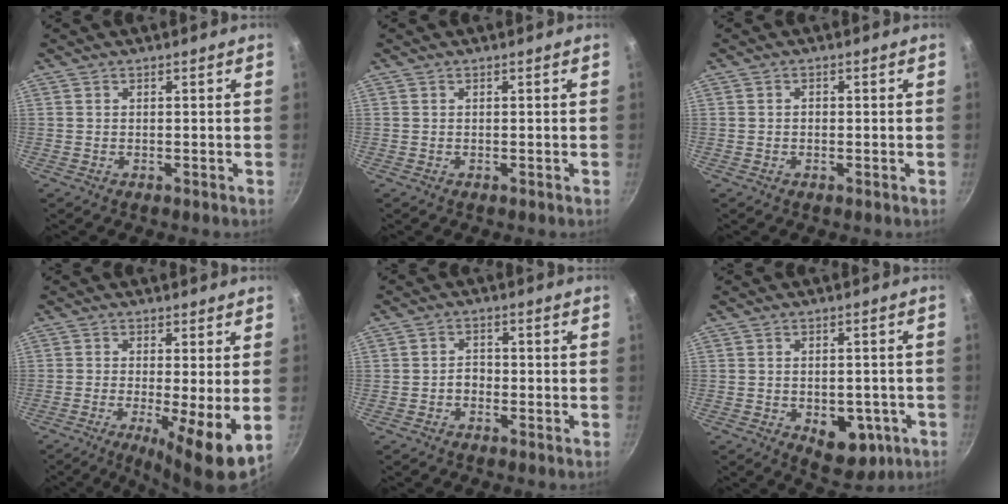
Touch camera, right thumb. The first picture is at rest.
{"total": 0.0}
{"total": 0.9, "force": [-0.1, 0.7, 0.5], "torque": [-0.008, 0.005, -0.002]}
{"total": 9.3, "force": [-1.6, 1.6, 9.0], "torque": [-0.147, -0.013, -0.023]}
{"total": 2.4, "force": [-1.0, 1.8, 1.2], "torque": [-0.004, 0.017, -0.020]}
{"total": 9.6, "force": [-3.2, 5.9, 6.9], "torque": [-0.051, 0.003, -0.030]}